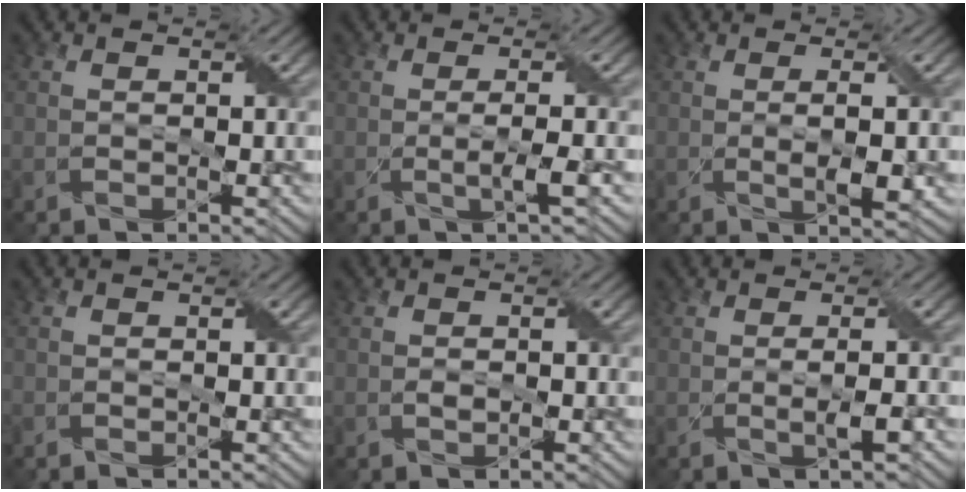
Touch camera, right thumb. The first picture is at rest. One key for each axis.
{"total": 2.3, "fx": -0.3, "fy": 0.2, "fz": 2.3, "tx": -0.045, "ty": 0.003, "tz": -0.009}
{"total": 2.6, "fx": 0.0, "fy": 0.4, "fz": 2.6, "tx": -0.051, "ty": 0.000, "tz": 0.004}
{"total": 0.5, "fx": -0.3, "fy": 0.4, "fz": 0.2, "tx": -0.005, "ty": -0.003, "tz": -0.002}
{"total": 1.0, "fx": -0.2, "fy": 0.6, "fz": 0.7, "tx": -0.014, "ty": -0.001, "tz": -0.002}
{"total": 1.7, "fx": -0.2, "fy": 0.1, "fz": 1.7, "tx": -0.035, "ty": 0.003, "tz": -0.004}